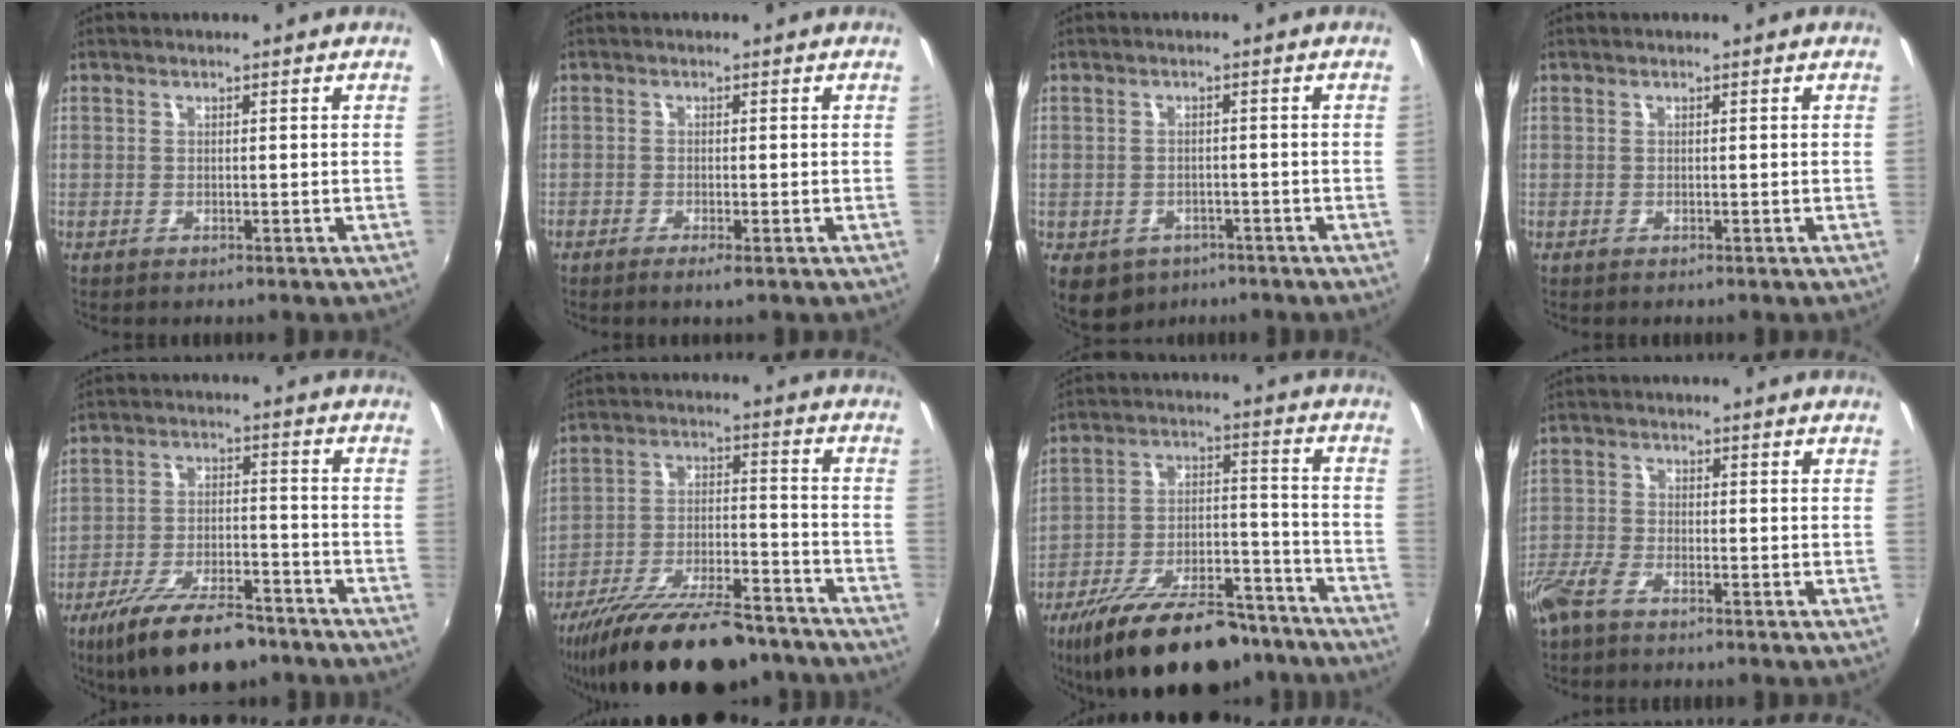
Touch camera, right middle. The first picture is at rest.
{"total": 1.7, "force": [-1.1, 0.1, 1.2], "torque": [-0.031, -0.006, -0.024]}
{"total": 8.1, "force": [-4.5, 5.8, 3.4], "torque": [-0.084, -0.018, -0.054]}
{"total": 0.0}
{"total": 16.4, "force": [-12.2, 5.5, 9.4], "torque": [-0.188, -0.025, -0.196]}
{"total": 23.6, "force": [-18.7, 7.0, 12.5], "torque": [-0.224, -0.032, -0.280]}
{"total": 25.2, "force": [-19.3, 9.5, 13.2], "torque": [-0.237, -0.005, -0.279]}
{"total": 4.8, "force": [-3.7, 1.6, 2.6], "torque": [-0.073, -0.005, -0.081]}